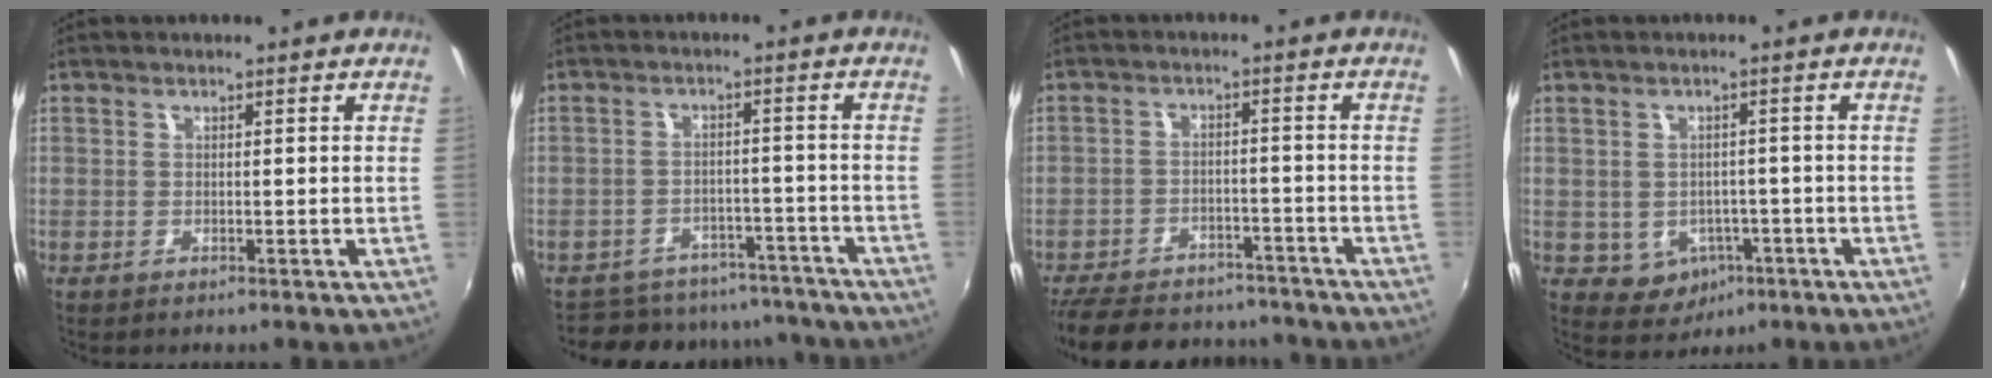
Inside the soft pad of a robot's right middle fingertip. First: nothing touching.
{"total": 14.3, "force": [-12.7, 5.7, 3.3], "torque": [-0.076, 0.024, -0.158]}
{"total": 18.1, "force": [-14.9, 8.0, 6.5], "torque": [-0.161, 0.029, -0.201]}
{"total": 5.4, "force": [-2.0, 4.7, 1.7], "torque": [-0.044, 0.007, -0.012]}